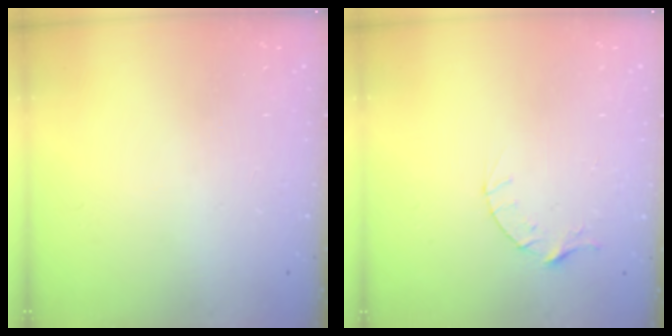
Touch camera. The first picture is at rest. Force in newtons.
{"total": 3.5, "press": 3.5, "slide": 0.4}